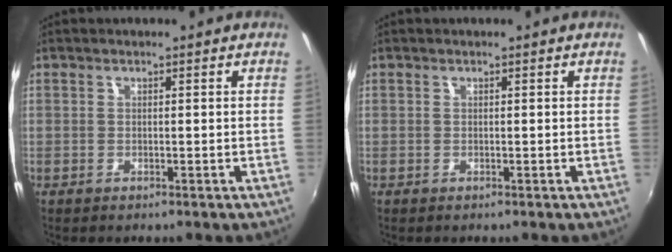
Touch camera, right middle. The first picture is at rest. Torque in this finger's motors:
{"motor_torque": [0.00, 0.00, 0.00, 0.00]}